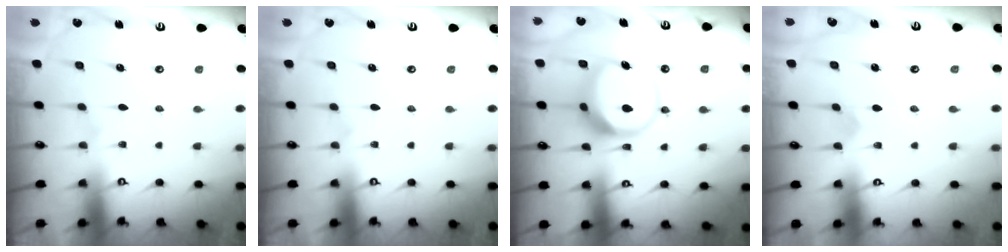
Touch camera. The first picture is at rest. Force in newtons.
{"total": 0.0}
{"total": 11.6, "press": 11.5, "slide": 1.5}
{"total": 2.4, "press": 2.4, "slide": 0.3}